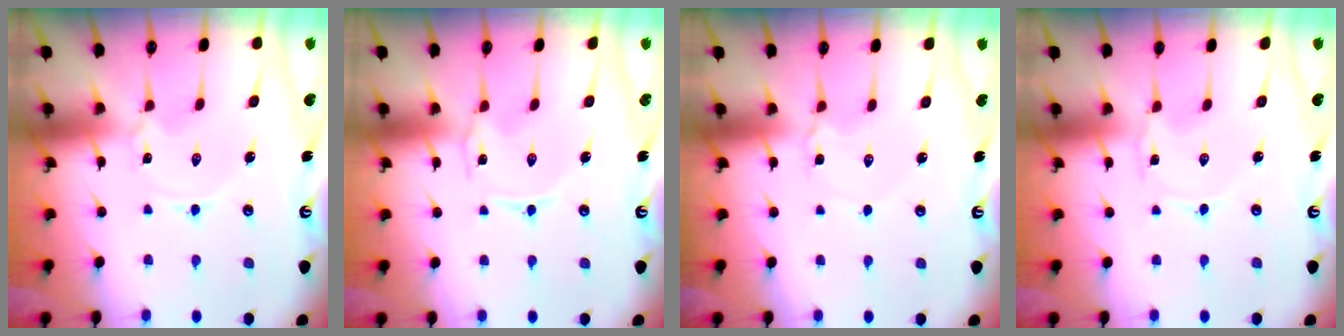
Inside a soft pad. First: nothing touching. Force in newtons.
{"total": 0.6, "press": 0.6, "slide": 0.2}
{"total": 2.6, "press": 2.6, "slide": 0.3}
{"total": 0.6, "press": 0.6, "slide": 0.1}